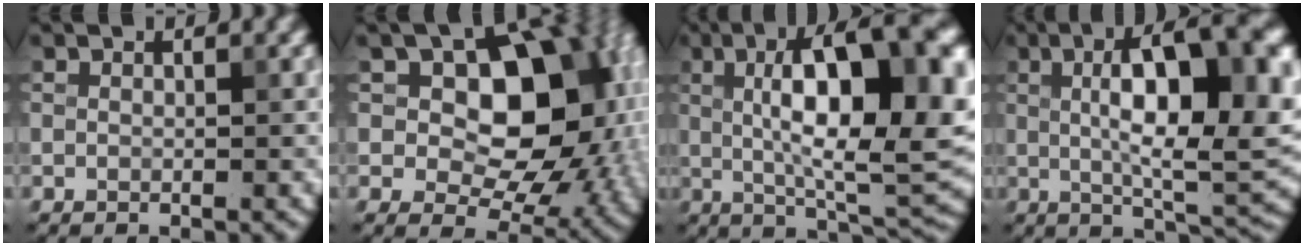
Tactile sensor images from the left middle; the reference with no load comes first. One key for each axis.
{"total": 13.7, "fx": 2.7, "fy": 9.3, "fz": 9.7, "tx": -0.088, "ty": 0.027, "tz": 0.038}
{"total": 13.9, "fx": 2.5, "fy": 4.5, "fz": 12.9, "tx": -0.183, "ty": 0.012, "tz": 0.033}
{"total": 12.3, "fx": 2.3, "fy": 3.8, "fz": 11.5, "tx": -0.164, "ty": 0.011, "tz": 0.034}